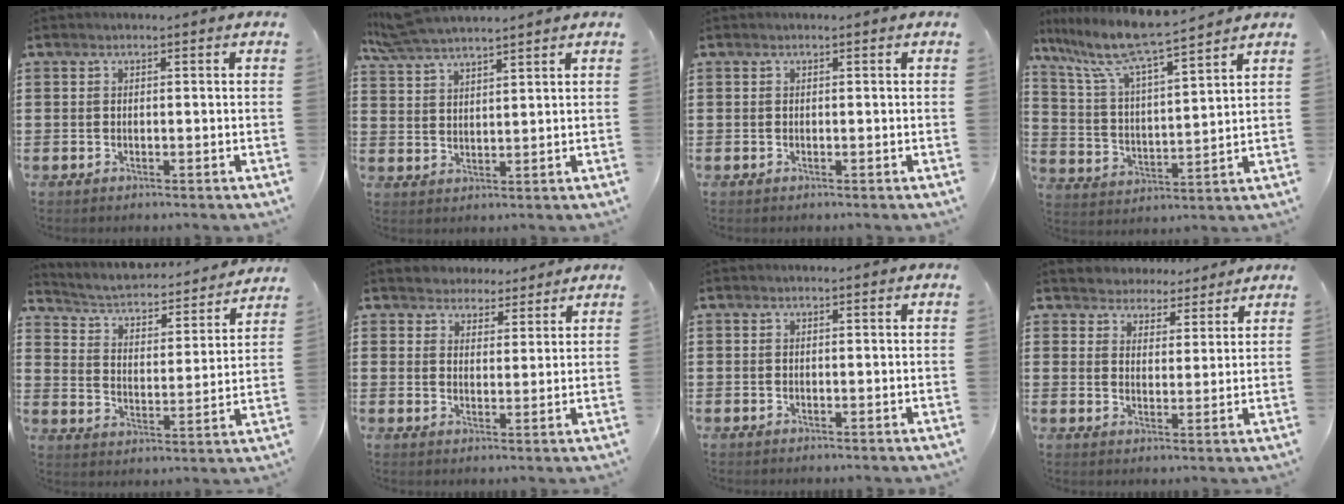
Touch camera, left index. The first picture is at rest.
{"total": 5.2, "force": [4.9, 0.6, 1.5], "torque": [-0.046, -0.013, 0.090]}
{"total": 0.0}
{"total": 8.5, "force": [7.5, -0.2, 4.0], "torque": [-0.110, -0.045, 0.123]}
{"total": 3.0, "force": [2.9, 0.6, 0.7], "torque": [-0.034, -0.029, 0.038]}
{"total": 3.7, "force": [3.2, 1.7, -0.4], "torque": [-0.009, -0.003, 0.061]}
{"total": 0.0}
{"total": 4.0, "force": [3.7, 1.4, -0.4], "torque": [-0.012, -0.011, 0.067]}